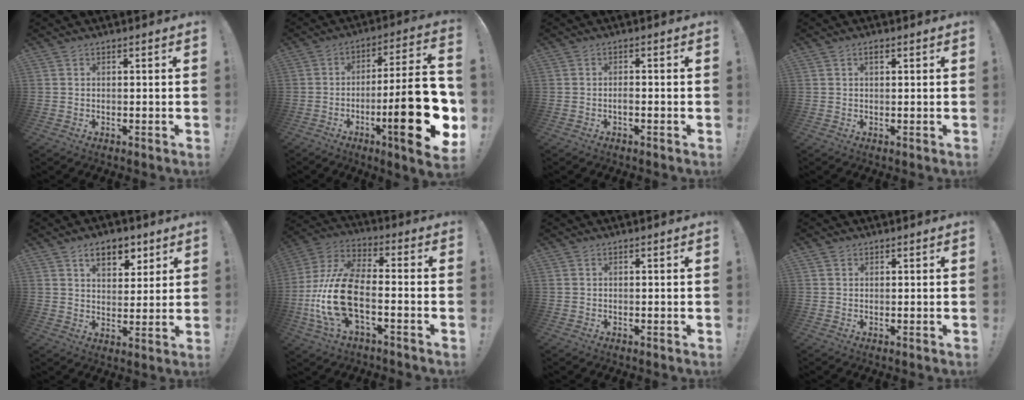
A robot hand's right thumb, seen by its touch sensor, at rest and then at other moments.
{"total": 25.4, "force": [-7.1, 5.7, 23.7], "torque": [-0.361, 0.035, -0.107]}
{"total": 1.4, "force": [-0.8, 0.4, 1.1], "torque": [-0.018, 0.004, -0.015]}
{"total": 1.1, "force": [0.6, 0.5, 0.8], "torque": [-0.009, -0.001, 0.008]}
{"total": 9.5, "force": [5.4, 5.5, 5.5], "torque": [-0.078, -0.020, 0.098]}
{"total": 17.3, "force": [-4.2, 8.5, 14.4], "torque": [-0.305, 0.015, -0.067]}
{"total": 0.0}
{"total": 1.0, "force": [0.6, 0.7, 0.1], "torque": [0.000, 0.000, 0.012]}